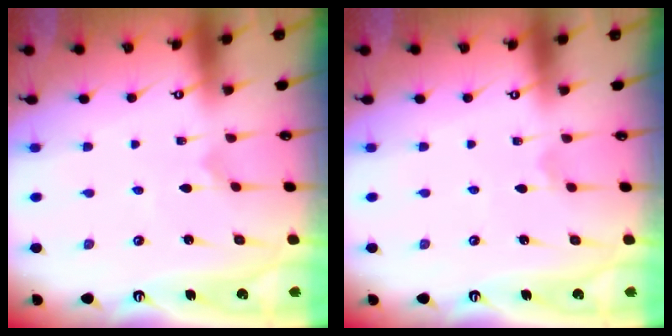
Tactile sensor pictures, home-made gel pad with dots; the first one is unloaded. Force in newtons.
{"total": 1.3, "press": 1.3, "slide": 0.1}